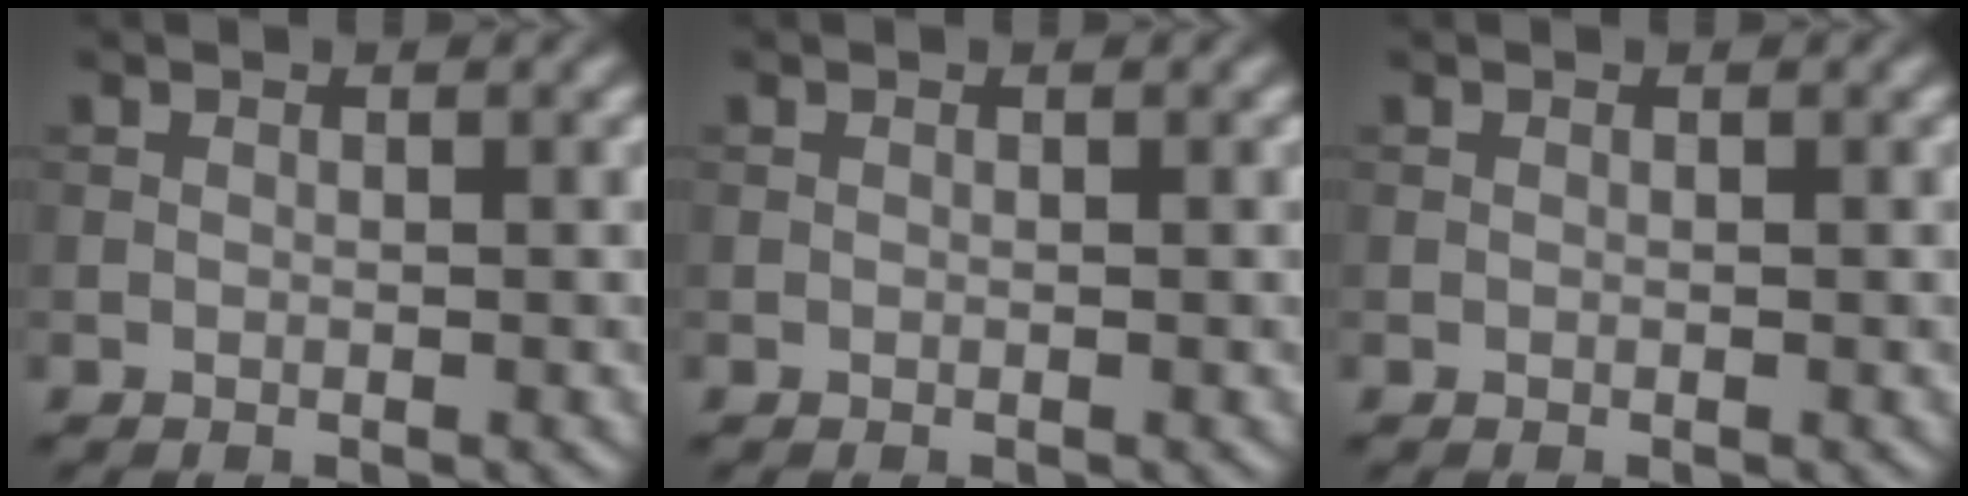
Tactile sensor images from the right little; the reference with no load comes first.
{"total": 0.0}
{"total": 0.0}